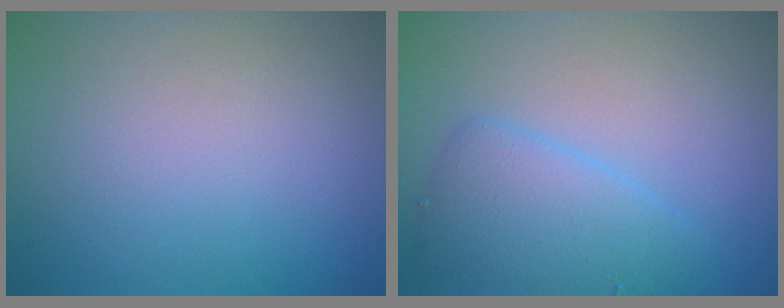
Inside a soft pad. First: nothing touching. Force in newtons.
{"total": 3.5, "press": 3.5, "slide": 0.2}